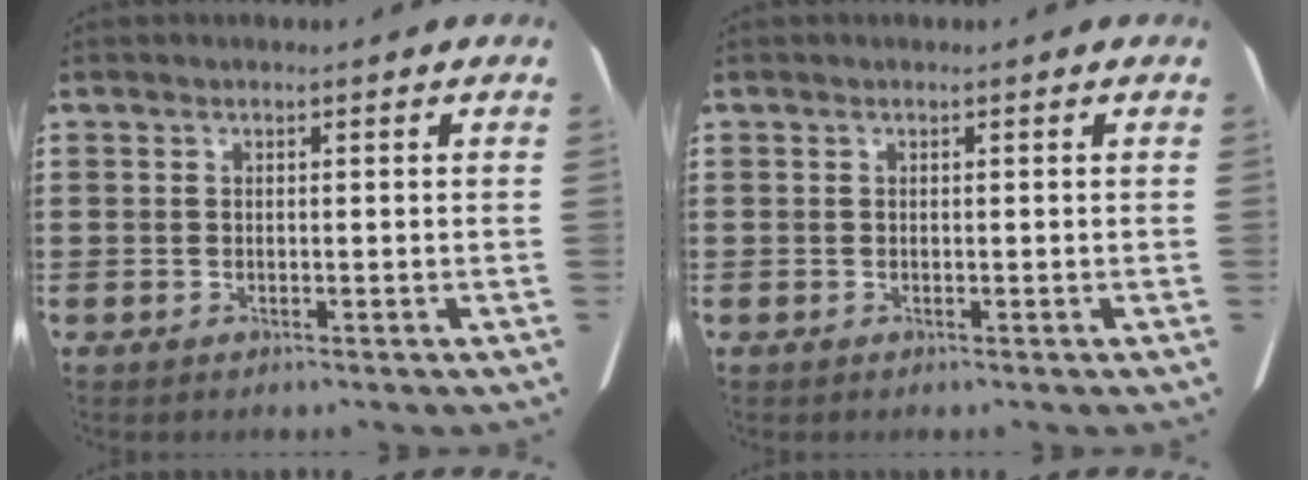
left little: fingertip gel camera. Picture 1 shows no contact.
{"total": 0.0}